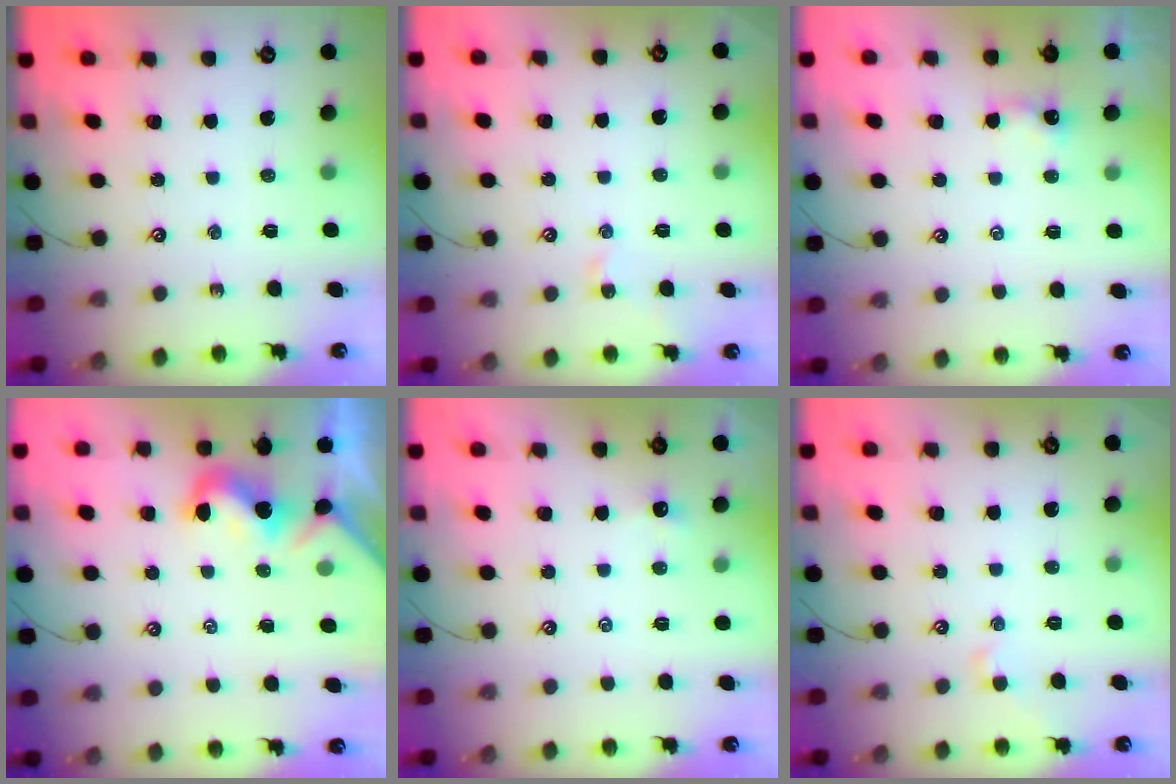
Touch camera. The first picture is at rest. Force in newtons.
{"total": 1.3, "press": 1.3, "slide": 0.3}
{"total": 3.6, "press": 3.6, "slide": 0.1}
{"total": 0.0}
{"total": 1.0, "press": 0.9, "slide": 0.4}
{"total": 0.6, "press": 0.3, "slide": 0.5}